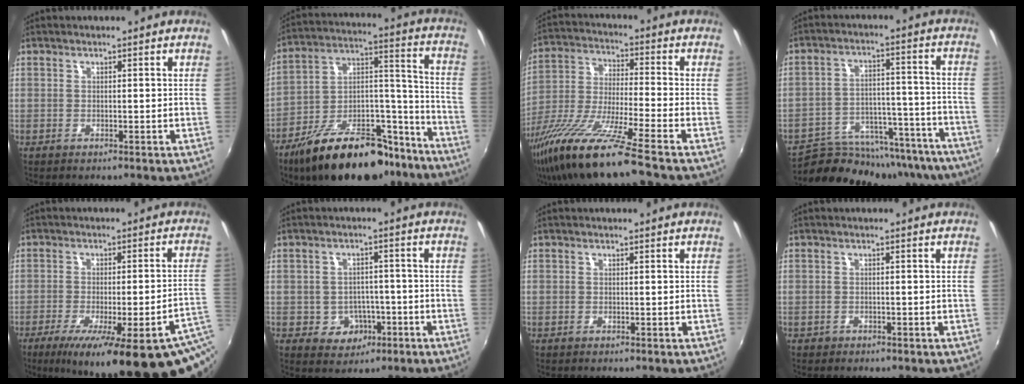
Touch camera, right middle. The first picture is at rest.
{"total": 25.7, "force": [-17.8, 11.1, 14.8], "torque": [-0.234, 0.031, -0.263]}
{"total": 16.6, "force": [-11.9, 0.4, 11.6], "torque": [-0.234, -0.038, -0.223]}
{"total": 22.0, "force": [-18.8, 7.5, 8.6], "torque": [-0.145, 0.005, -0.244]}
{"total": 23.8, "force": [-13.0, 3.9, 19.6], "torque": [-0.281, -0.059, -0.162]}
{"total": 5.8, "force": [-2.2, 5.0, 1.9], "torque": [-0.045, 0.013, -0.016]}
{"total": 0.0}
{"total": 1.8, "force": [-1.2, 1.2, 0.6], "torque": [-0.016, -0.003, -0.014]}